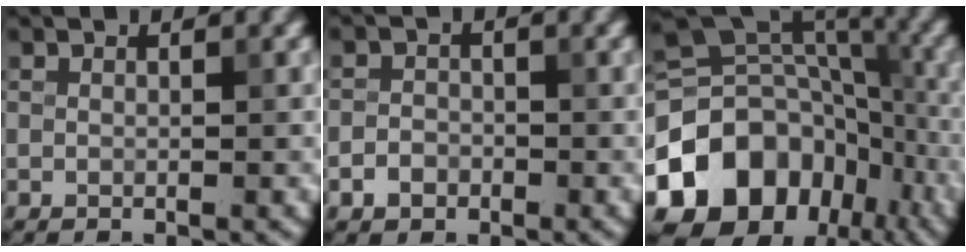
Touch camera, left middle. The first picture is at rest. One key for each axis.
{"total": 1.8, "fx": -1.0, "fy": 1.4, "fz": 0.6, "tx": -0.005, "ty": 0.002, "tz": -0.021}
{"total": 17.2, "fx": -8.0, "fy": 13.0, "fz": 8.0, "tx": -0.180, "ty": 0.004, "tz": -0.127}